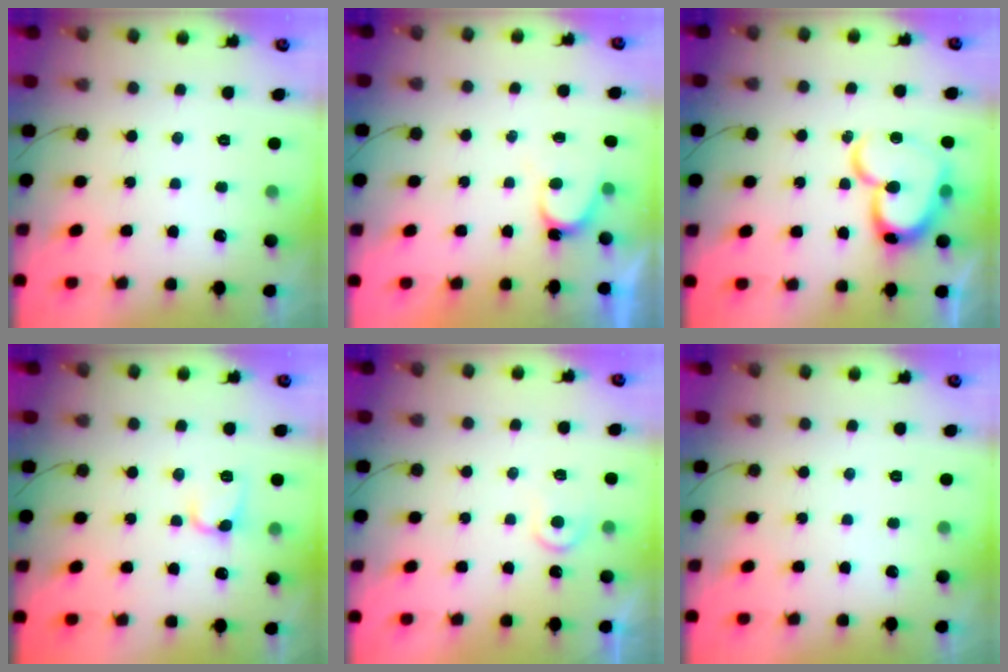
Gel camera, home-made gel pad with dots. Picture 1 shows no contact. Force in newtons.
{"total": 5.4, "press": 5.3, "slide": 0.4}
{"total": 17.3, "press": 17.2, "slide": 1.5}
{"total": 5.3, "press": 5.2, "slide": 0.6}
{"total": 5.0, "press": 5.0, "slide": 0.5}
{"total": 0.0}